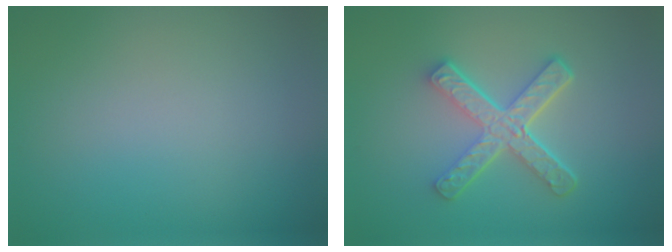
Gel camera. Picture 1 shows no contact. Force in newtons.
{"total": 5.2, "press": 3.9, "slide": 3.5}